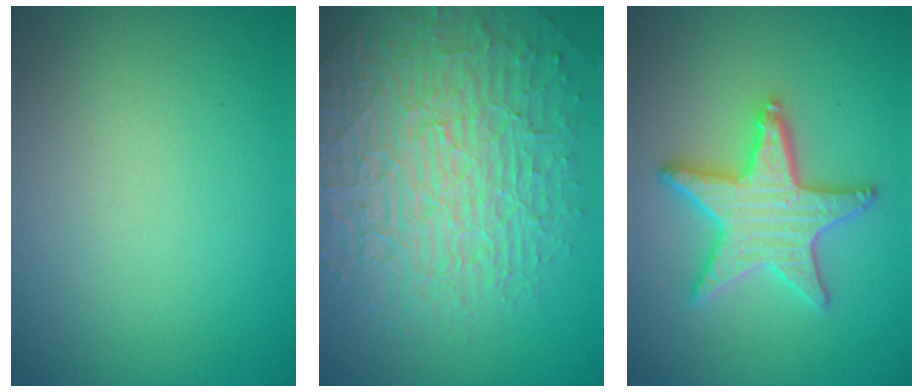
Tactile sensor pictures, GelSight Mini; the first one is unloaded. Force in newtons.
{"total": 10.2, "press": 6.7, "slide": 7.6}
{"total": 5.2, "press": 5.1, "slide": 0.9}